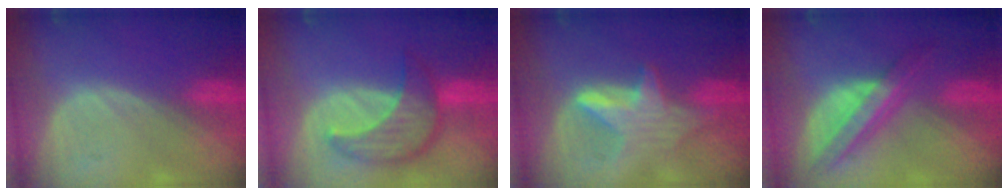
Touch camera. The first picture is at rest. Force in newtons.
{"total": 8.2, "press": 7.6, "slide": 3.3}
{"total": 6.1, "press": 6.0, "slide": 0.5}
{"total": 8.0, "press": 6.7, "slide": 4.3}